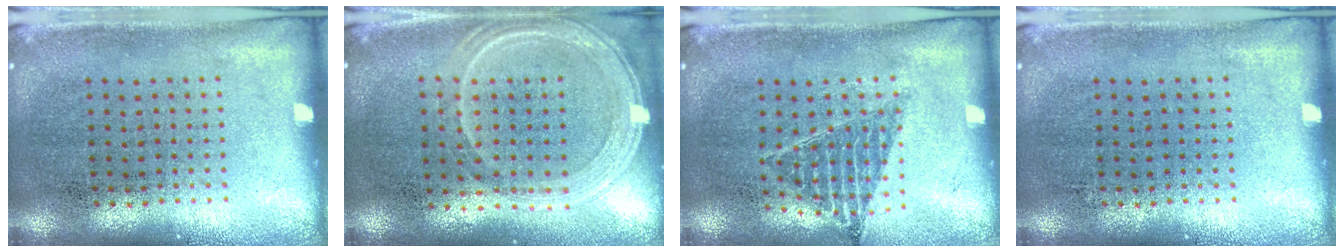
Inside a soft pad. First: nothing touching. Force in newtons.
{"total": 1.2, "press": 1.2, "slide": 0.2}
{"total": 0.8, "press": 0.8, "slide": 0.1}
{"total": 0.0}